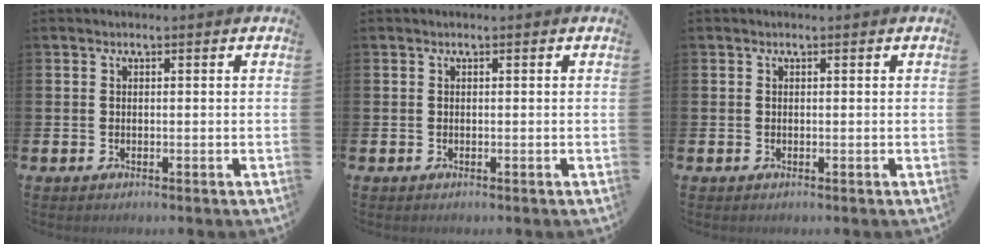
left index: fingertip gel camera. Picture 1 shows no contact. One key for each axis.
{"total": 0.0}
{"total": 0.0}